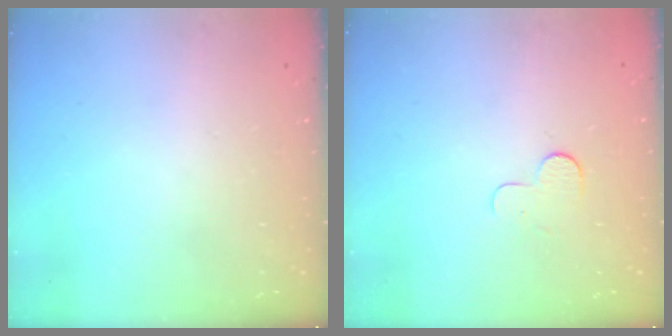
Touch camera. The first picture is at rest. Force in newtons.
{"total": 3.6, "press": 3.6, "slide": 0.3}